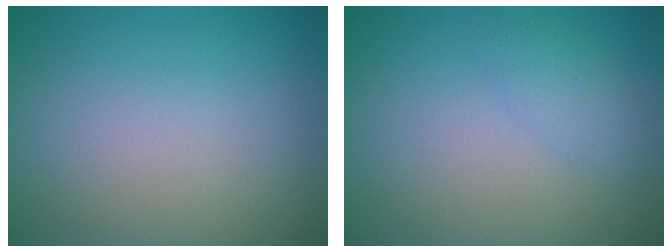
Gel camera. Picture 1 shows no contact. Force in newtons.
{"total": 1.7, "press": 1.7, "slide": 0.0}